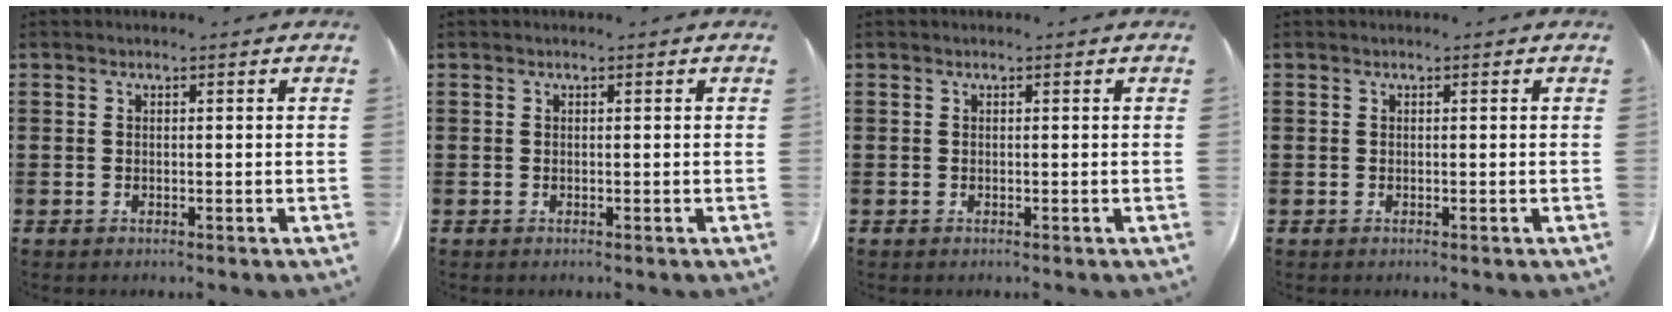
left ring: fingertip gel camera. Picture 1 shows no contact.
{"total": 0.0}
{"total": 0.0}
{"total": 0.0}